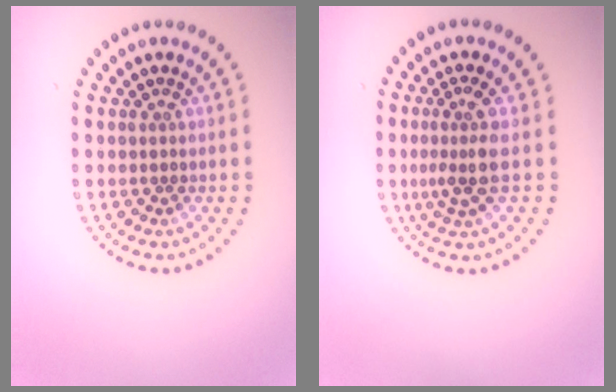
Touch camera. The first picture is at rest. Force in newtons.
{"total": 2.7, "press": 2.0, "slide": 1.9}